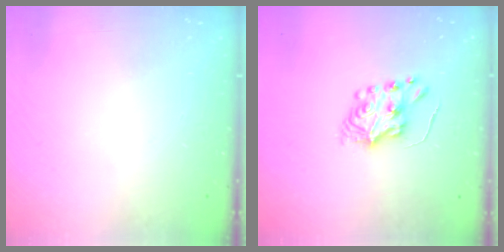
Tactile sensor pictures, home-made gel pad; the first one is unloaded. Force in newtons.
{"total": 7.3, "press": 7.3, "slide": 0.7}